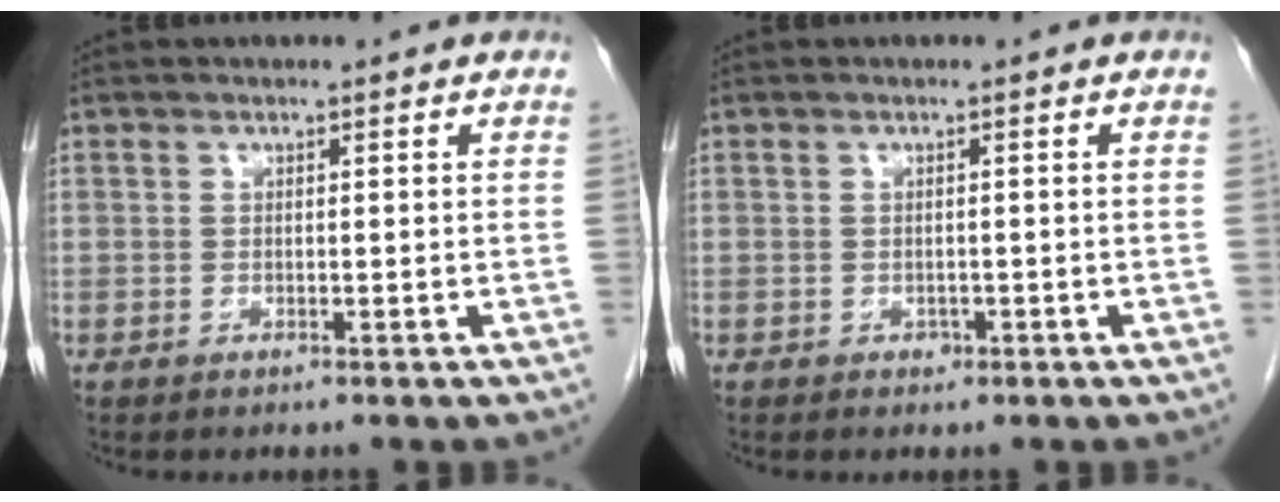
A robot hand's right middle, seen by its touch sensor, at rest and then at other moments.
{"total": 0.7, "force": [-0.4, 0.6, 0.3], "torque": [-0.005, 0.002, -0.004]}